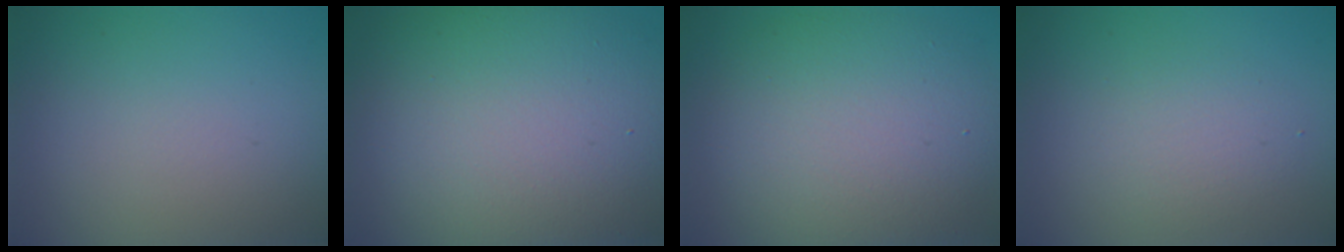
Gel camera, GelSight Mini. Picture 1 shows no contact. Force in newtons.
{"total": 15.3, "press": 15.2, "slide": 1.2}
{"total": 9.4, "press": 9.3, "slide": 0.6}
{"total": 2.4, "press": 2.4, "slide": 0.2}